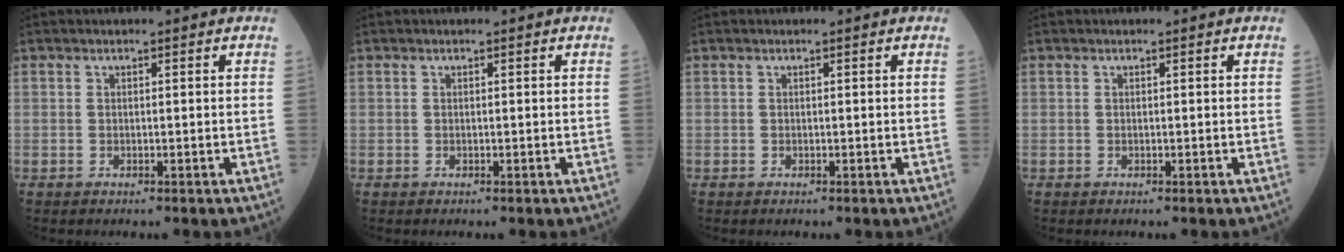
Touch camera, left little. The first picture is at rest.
{"total": 0.0}
{"total": 0.0}
{"total": 0.0}